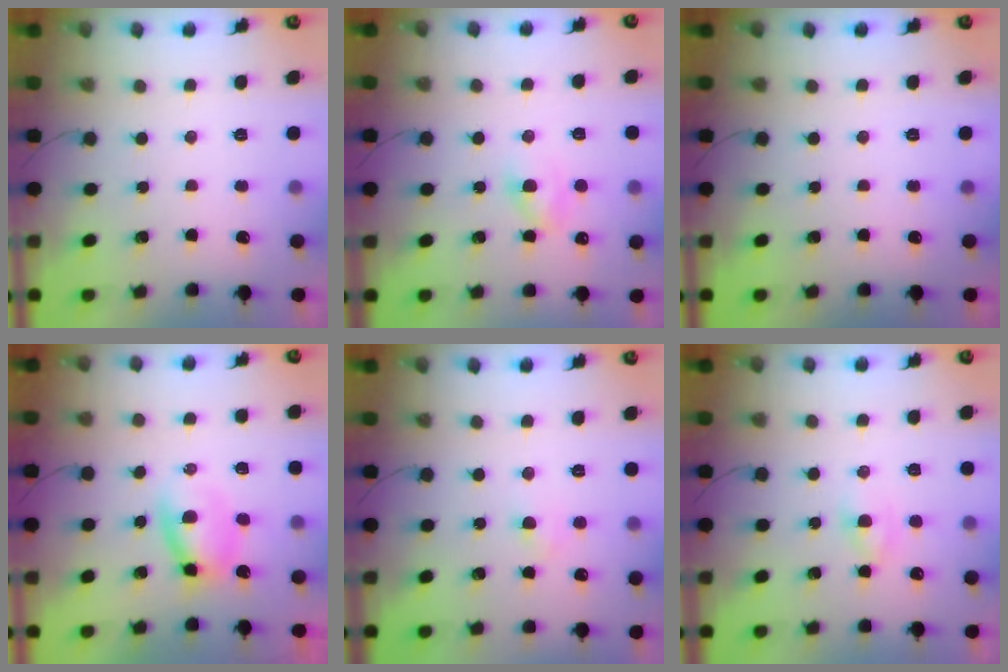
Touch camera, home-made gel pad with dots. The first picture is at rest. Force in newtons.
{"total": 2.7, "press": 2.5, "slide": 1.1}
{"total": 0.0}
{"total": 4.1, "press": 4.1, "slide": 0.8}
{"total": 2.8, "press": 2.6, "slide": 1.0}
{"total": 2.5, "press": 2.4, "slide": 0.9}